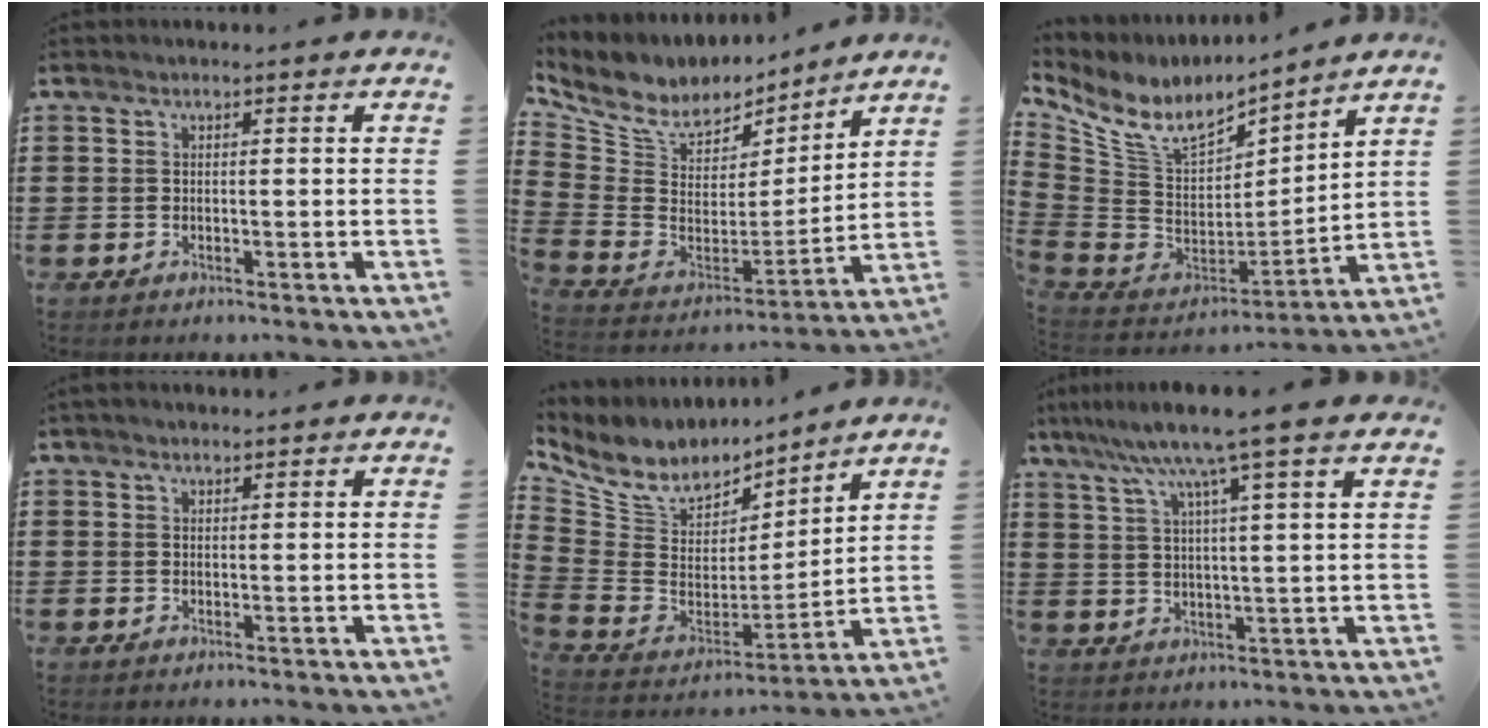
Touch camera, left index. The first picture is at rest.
{"total": 7.5, "force": [5.8, 4.2, 2.2], "torque": [-0.083, -0.039, 0.104]}
{"total": 9.6, "force": [6.6, 4.7, 5.3], "torque": [-0.137, -0.041, 0.118]}
{"total": 0.9, "force": [0.8, 0.4, 0.1], "torque": [-0.004, 0.003, 0.015]}
{"total": 7.6, "force": [5.9, 4.1, 2.5], "torque": [-0.091, -0.040, 0.105]}
{"total": 8.2, "force": [5.9, -0.6, 5.7], "torque": [-0.129, -0.020, 0.096]}